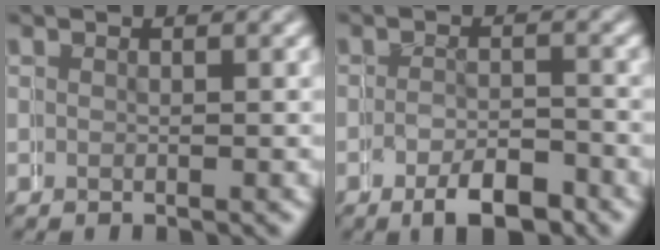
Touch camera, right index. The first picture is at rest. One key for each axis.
{"total": 3.7, "fx": -2.7, "fy": 1.6, "fz": 2.0, "tx": -0.018, "ty": -0.006, "tz": -0.050}